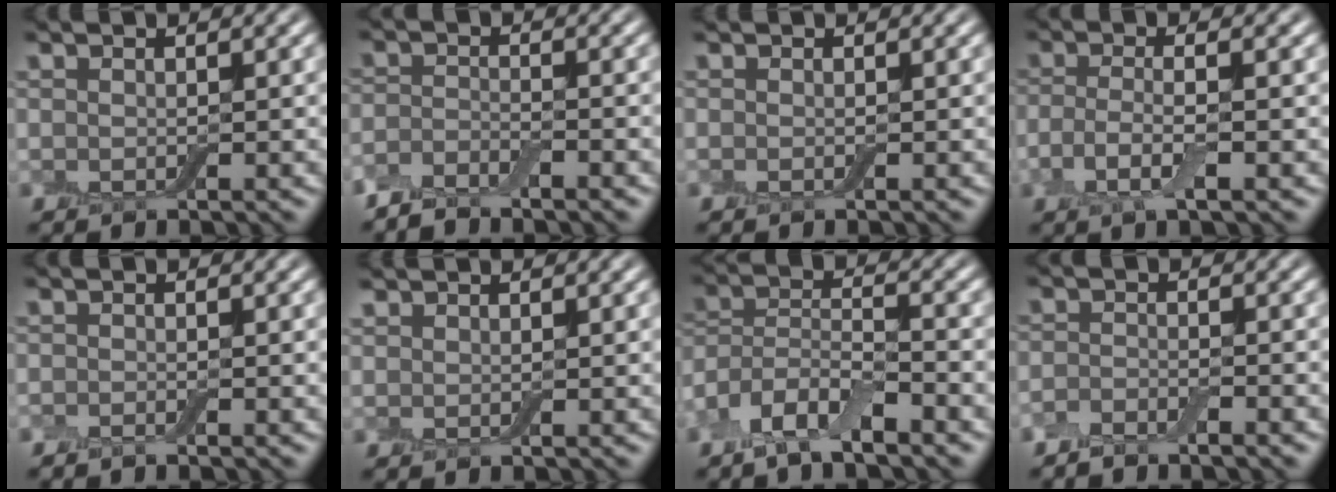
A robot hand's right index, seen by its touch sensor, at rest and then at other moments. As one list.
[{"total": 2.8, "force": [-2.5, 0.5, 1.0], "torque": [-0.022, -0.002, -0.056]}, {"total": 0.0}, {"total": 3.0, "force": [-0.8, 0.8, 2.8], "torque": [-0.062, -0.001, -0.021]}, {"total": 0.7, "force": [-0.7, -0.1, 0.1], "torque": [-0.002, -0.003, -0.013]}, {"total": 0.7, "force": [0.7, 0.0, -0.1], "torque": [0.003, 0.006, 0.011]}, {"total": 6.2, "force": [-4.7, 1.7, 3.6], "torque": [-0.069, 0.002, -0.094]}, {"total": 2.1, "force": [-1.9, 0.3, 0.9], "torque": [-0.017, -0.001, -0.039]}]